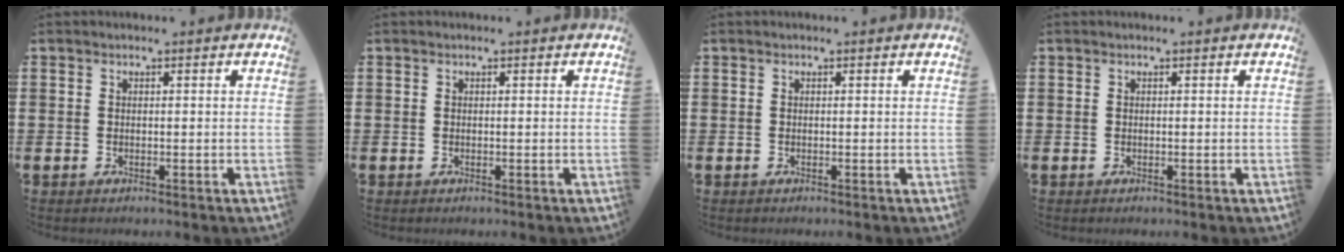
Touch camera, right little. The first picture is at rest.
{"total": 0.0}
{"total": 0.0}
{"total": 0.0}